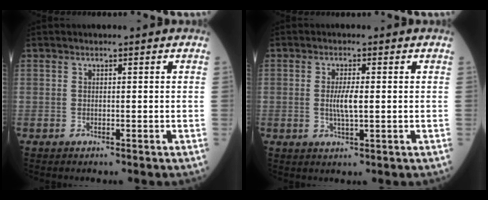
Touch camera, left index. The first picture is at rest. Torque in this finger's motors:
{"motor_torque": [0.50, 0.03, 0.12, 0.04]}